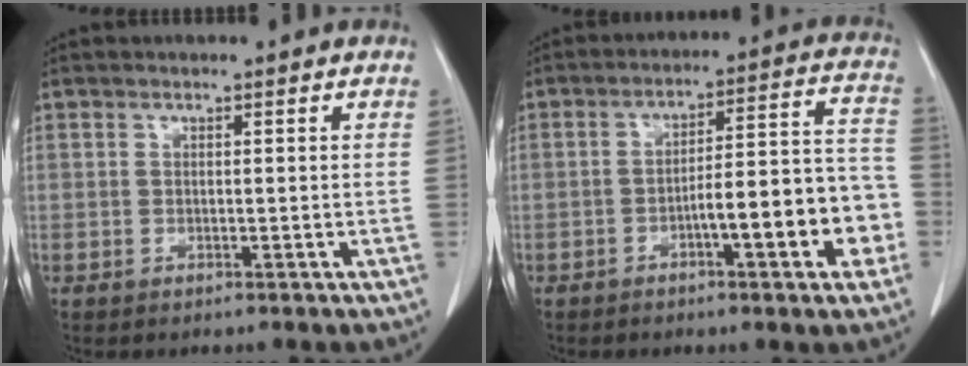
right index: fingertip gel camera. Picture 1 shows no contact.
{"total": 12.4, "force": [-4.2, 2.3, 11.4], "torque": [-0.148, 0.032, -0.056]}